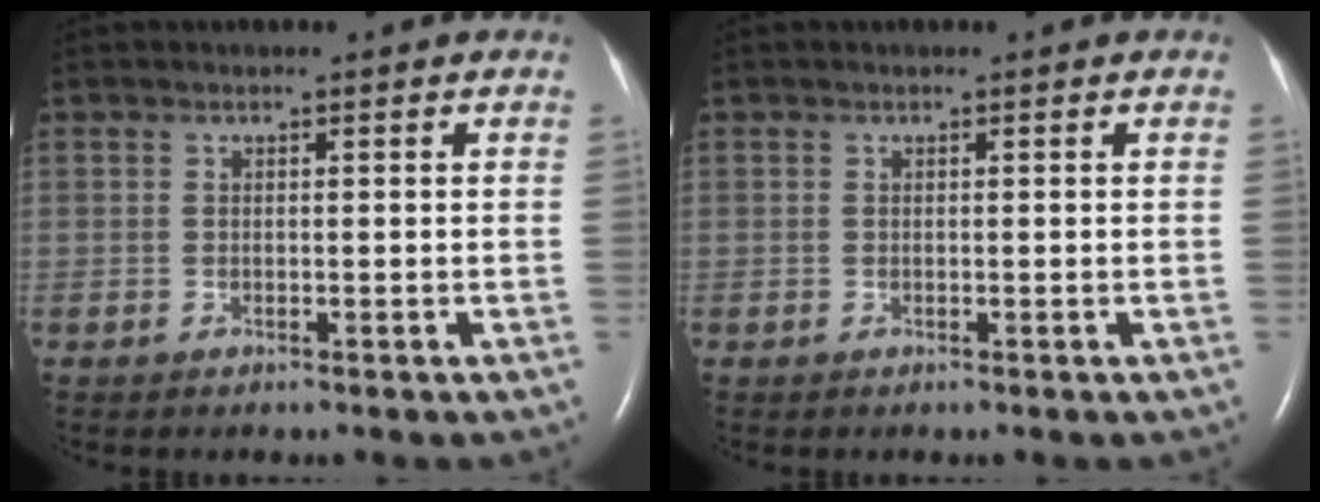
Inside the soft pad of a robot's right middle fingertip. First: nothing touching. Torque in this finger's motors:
{"motor_torque": [0.00, 0.00, 0.00, 0.00]}